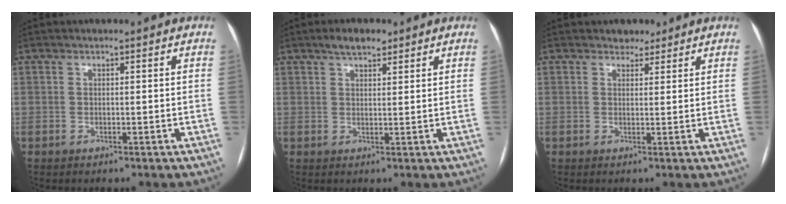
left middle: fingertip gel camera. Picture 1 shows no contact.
{"total": 3.4, "force": [2.5, 1.4, 1.9], "torque": [-0.035, 0.010, 0.041]}
{"total": 2.2, "force": [1.7, 1.3, 0.2], "torque": [-0.001, 0.002, 0.022]}